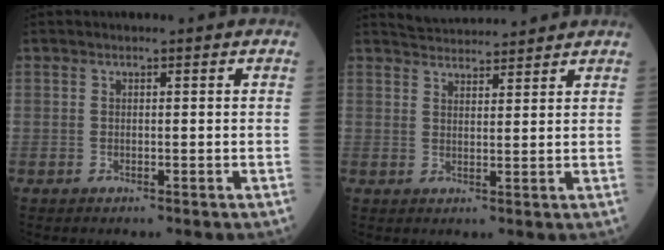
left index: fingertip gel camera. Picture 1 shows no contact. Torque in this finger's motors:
{"motor_torque": [-0.38, -0.48, 0.00, 0.00]}